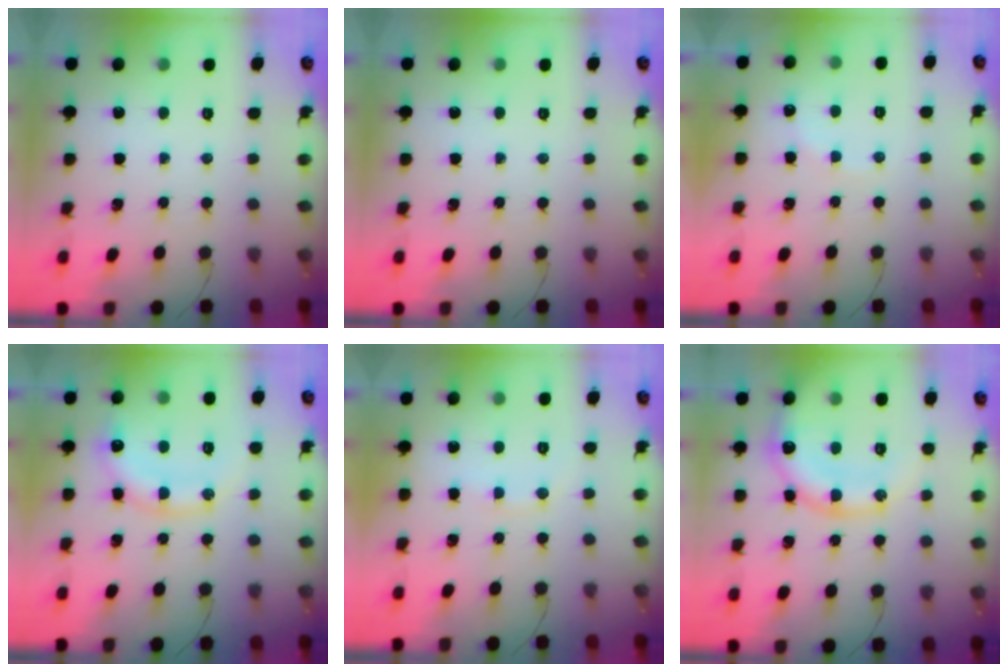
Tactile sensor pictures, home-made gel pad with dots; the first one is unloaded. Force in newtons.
{"total": 0.0}
{"total": 5.3, "press": 5.2, "slide": 1.0}
{"total": 14.3, "press": 14.2, "slide": 1.7}
{"total": 6.2, "press": 6.1, "slide": 1.3}
{"total": 16.2, "press": 16.0, "slide": 2.6}